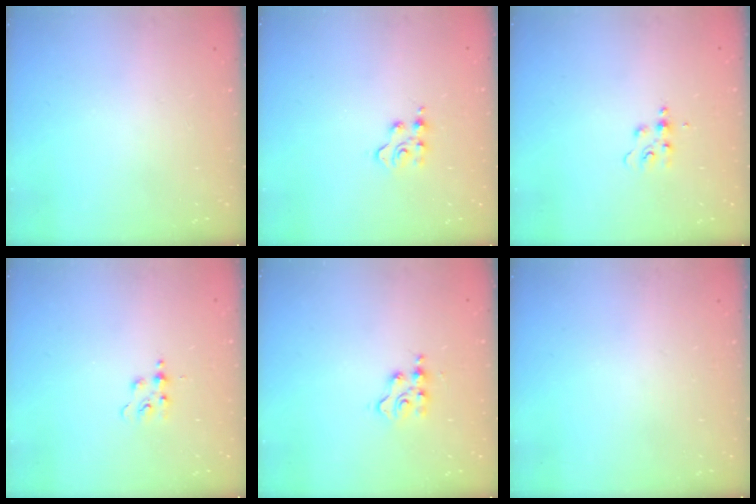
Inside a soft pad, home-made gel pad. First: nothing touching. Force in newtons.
{"total": 3.8, "press": 3.8, "slide": 0.5}
{"total": 5.7, "press": 5.6, "slide": 0.7}
{"total": 3.4, "press": 3.4, "slide": 0.4}
{"total": 3.4, "press": 3.4, "slide": 0.4}
{"total": 0.0}